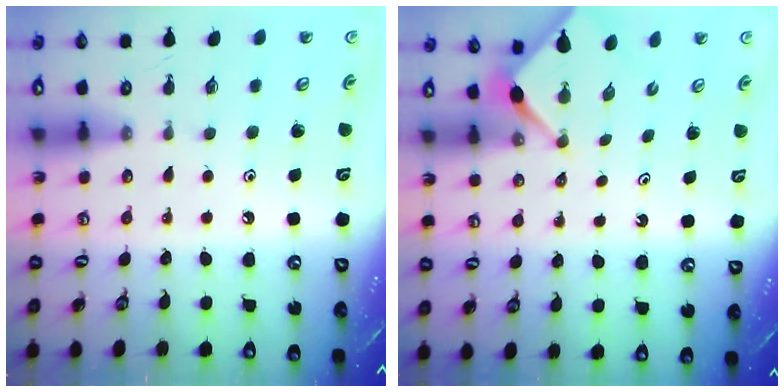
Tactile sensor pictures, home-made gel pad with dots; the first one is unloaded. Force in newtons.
{"total": 3.0, "press": 2.9, "slide": 0.4}